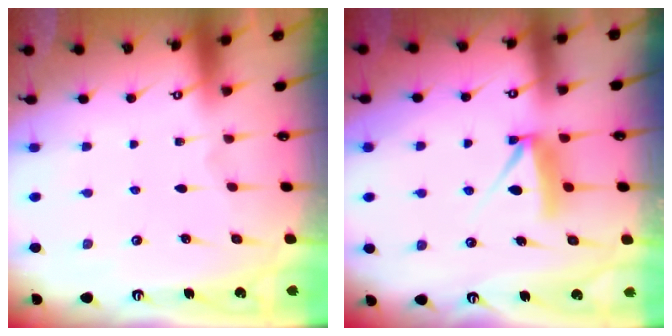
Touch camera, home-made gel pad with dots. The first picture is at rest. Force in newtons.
{"total": 7.7, "press": 7.7, "slide": 0.4}